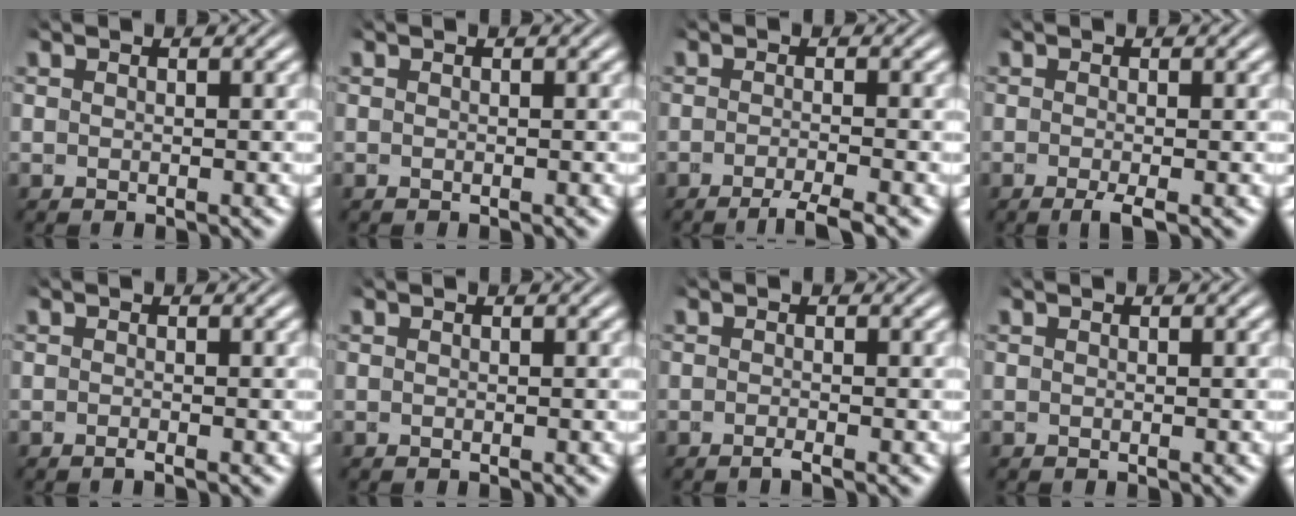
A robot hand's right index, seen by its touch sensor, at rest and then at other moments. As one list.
[{"total": 0.0}, {"total": 2.9, "force": [-2.3, 0.4, 1.7], "torque": [-0.022, 0.001, -0.044]}, {"total": 1.6, "force": [-1.0, 0.3, 1.2], "torque": [-0.020, 0.003, -0.020]}, {"total": 0.7, "force": [-0.6, 0.0, 0.4], "torque": [-0.002, 0.006, -0.016]}, {"total": 0.0}, {"total": 1.1, "force": [-0.9, 0.0, 0.6], "torque": [-0.003, 0.007, -0.023]}, {"total": 0.0}]